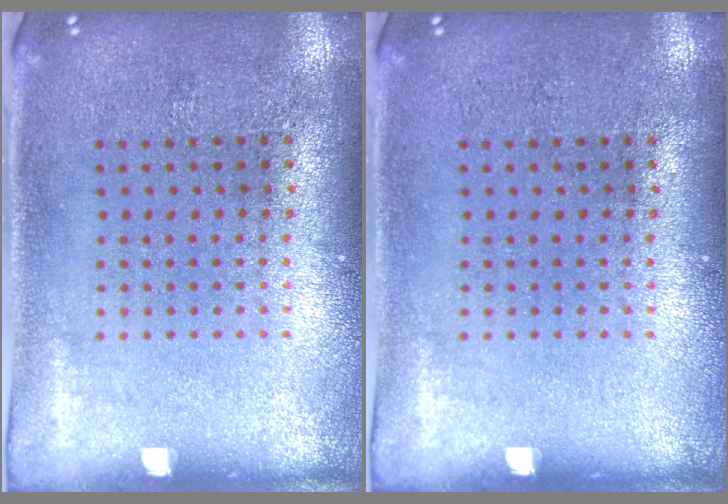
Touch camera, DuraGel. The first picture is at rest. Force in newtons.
{"total": 0.0}